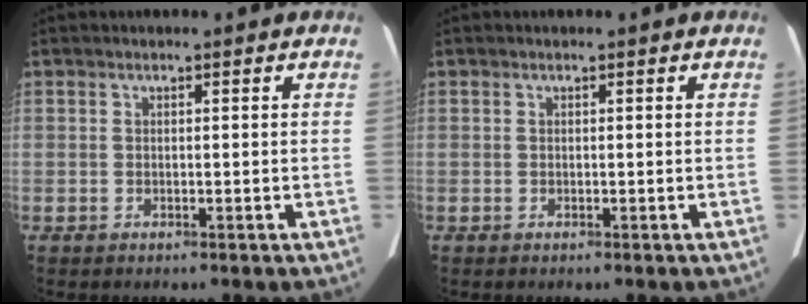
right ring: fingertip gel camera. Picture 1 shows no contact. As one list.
[{"total": 0.0}]